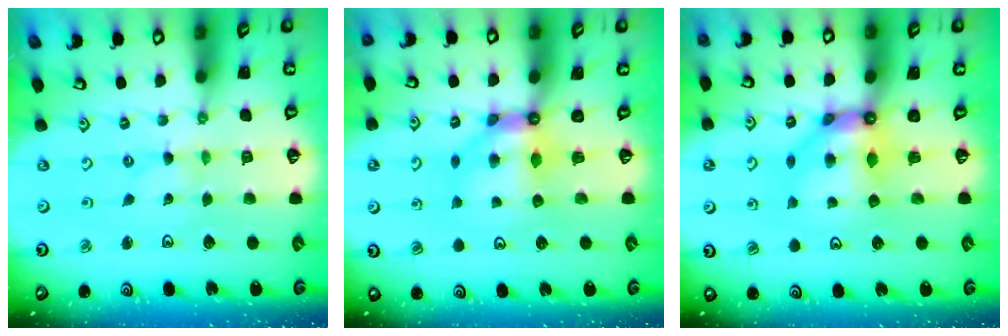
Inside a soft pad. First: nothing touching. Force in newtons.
{"total": 6.8, "press": 6.8, "slide": 0.6}
{"total": 8.9, "press": 8.9, "slide": 0.8}